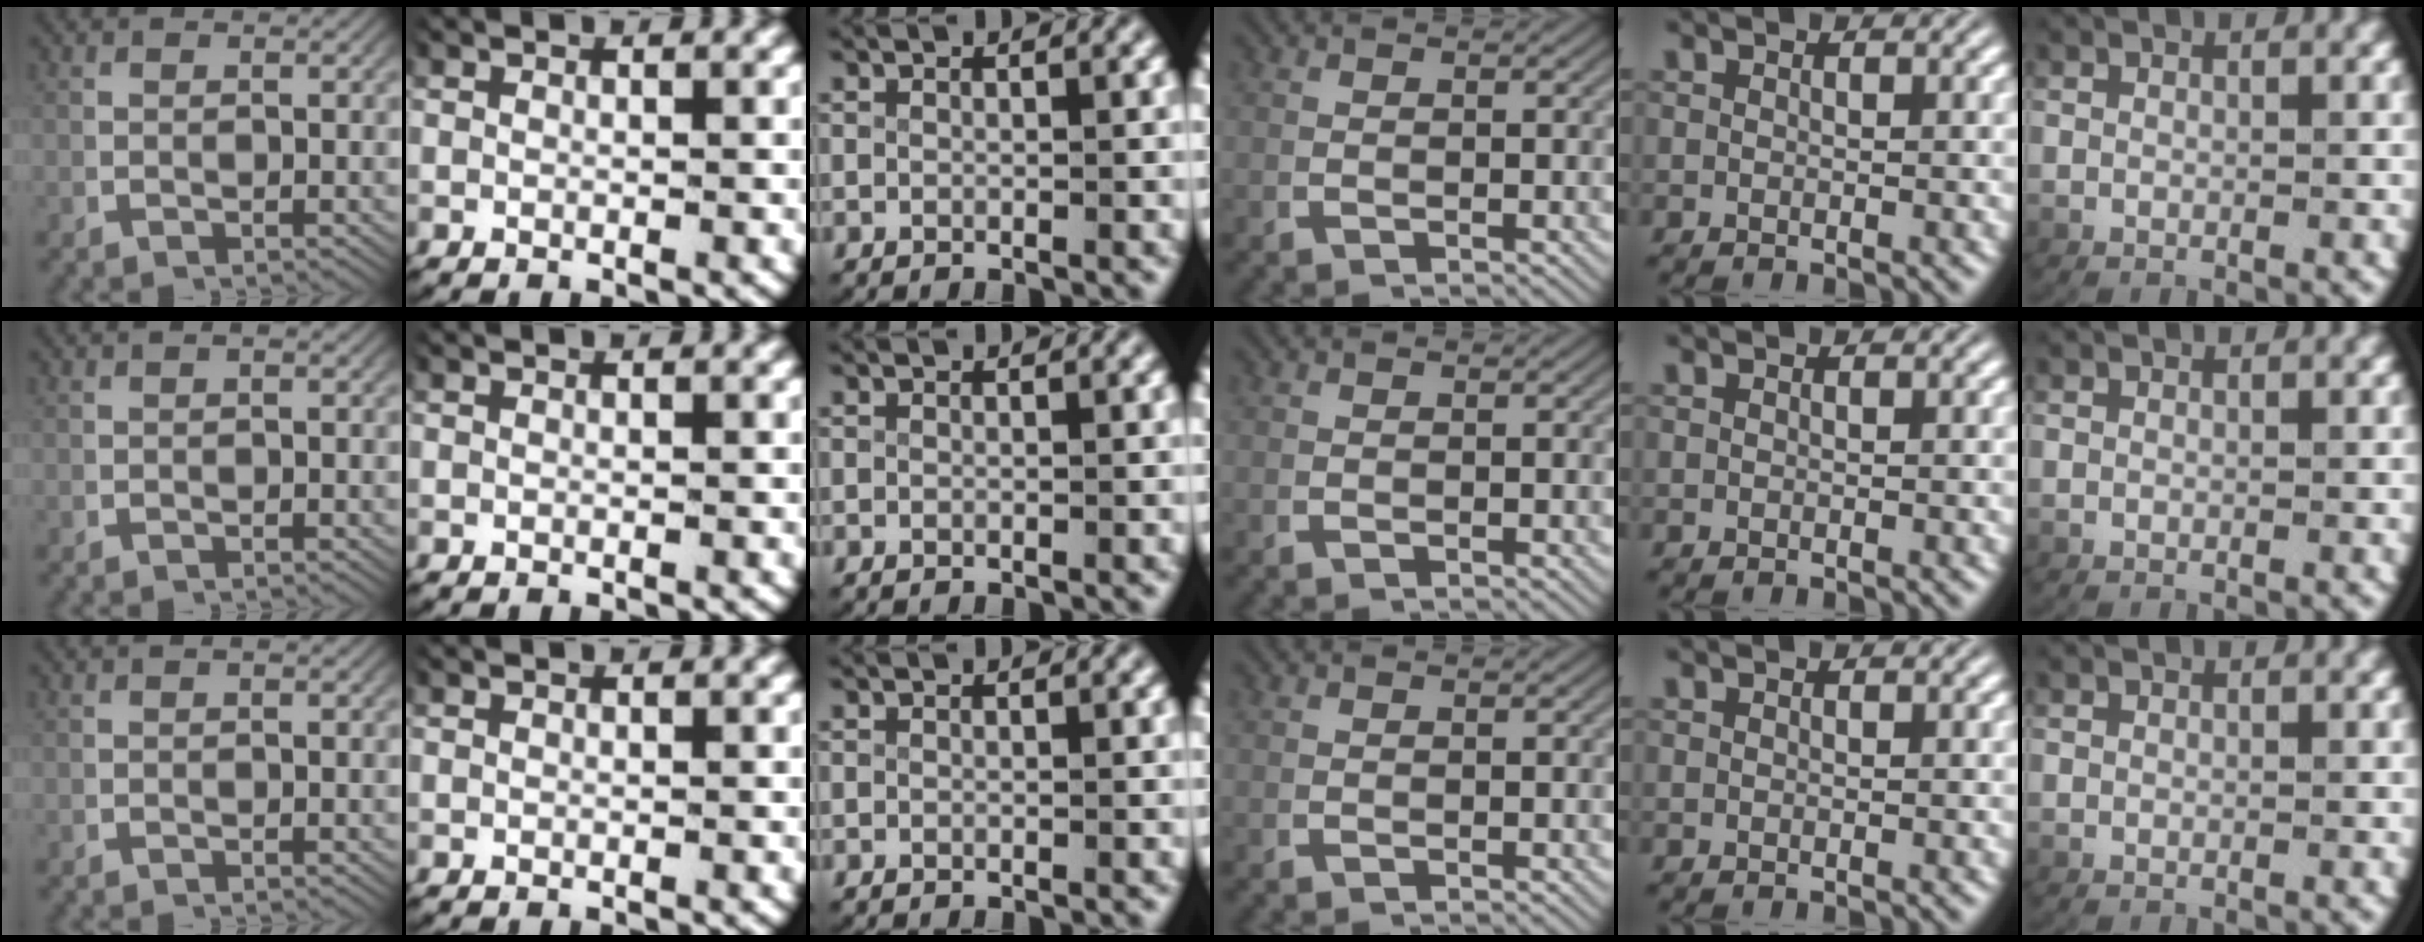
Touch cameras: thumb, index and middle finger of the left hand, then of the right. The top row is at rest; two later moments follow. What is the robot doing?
{"motion": "lift_and_place", "object": "paper"}